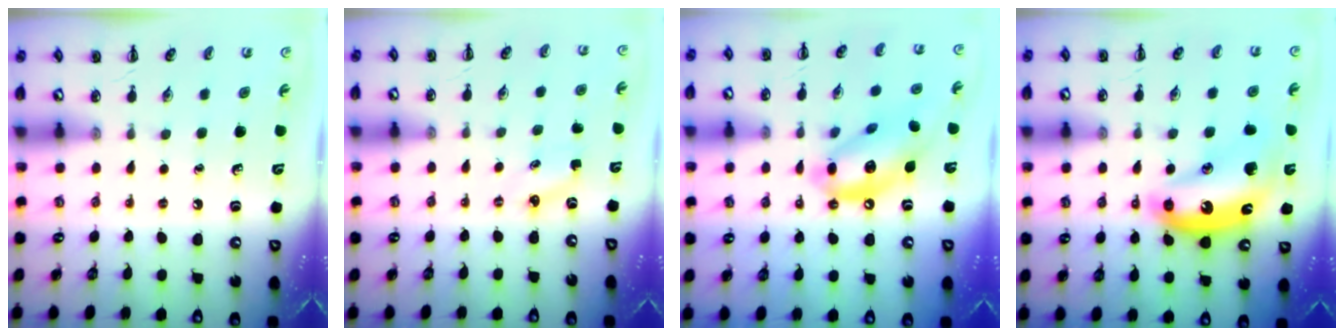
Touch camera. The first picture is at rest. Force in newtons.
{"total": 2.9, "press": 2.7, "slide": 0.8}
{"total": 14.1, "press": 13.8, "slide": 3.2}
{"total": 15.3, "press": 15.3, "slide": 1.3}